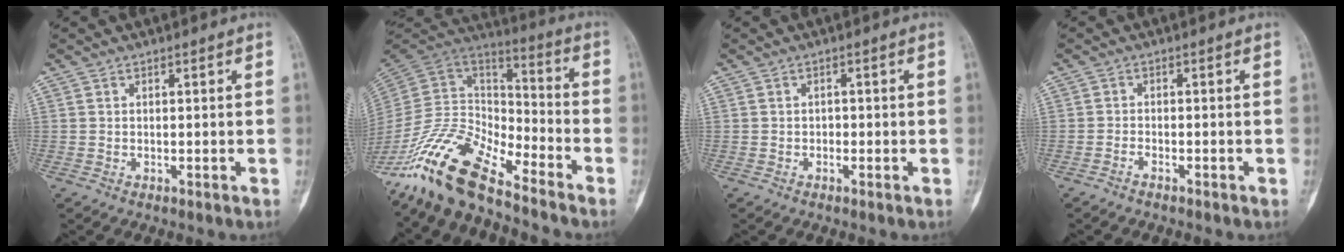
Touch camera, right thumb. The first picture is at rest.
{"total": 17.3, "force": [-13.7, 5.7, 8.9], "torque": [-0.157, 0.087, -0.268]}
{"total": 0.8, "force": [-0.5, 0.6, 0.3], "torque": [0.002, 0.003, -0.014]}
{"total": 1.1, "force": [-1.0, 0.3, 0.4], "torque": [-0.013, 0.007, -0.018]}